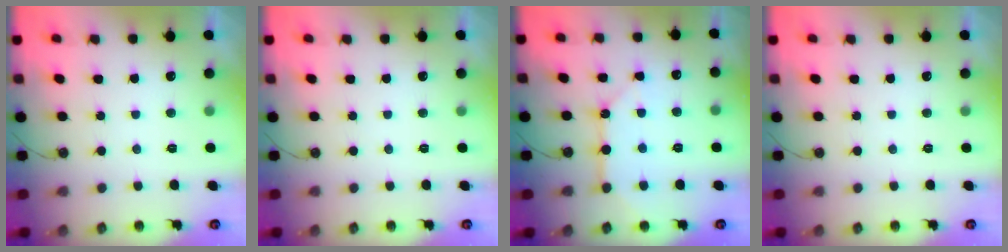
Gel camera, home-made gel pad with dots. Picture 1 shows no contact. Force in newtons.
{"total": 0.0}
{"total": 10.8, "press": 10.8, "slide": 1.0}
{"total": 0.0}